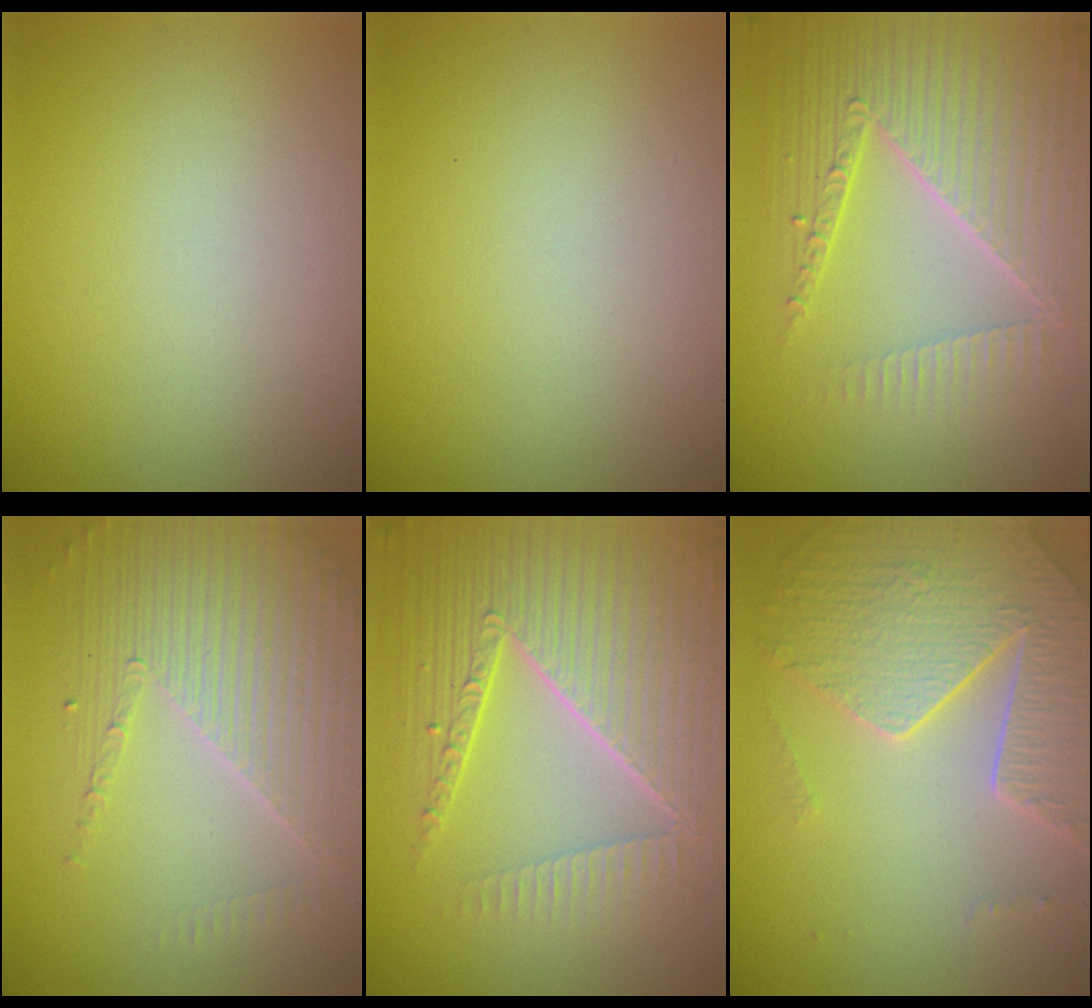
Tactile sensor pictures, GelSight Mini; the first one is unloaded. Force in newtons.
{"total": 0.0}
{"total": 6.6, "press": 5.2, "slide": 4.1}
{"total": 4.3, "press": 3.8, "slide": 2.1}
{"total": 8.2, "press": 5.9, "slide": 5.6}
{"total": 5.1, "press": 4.6, "slide": 2.1}